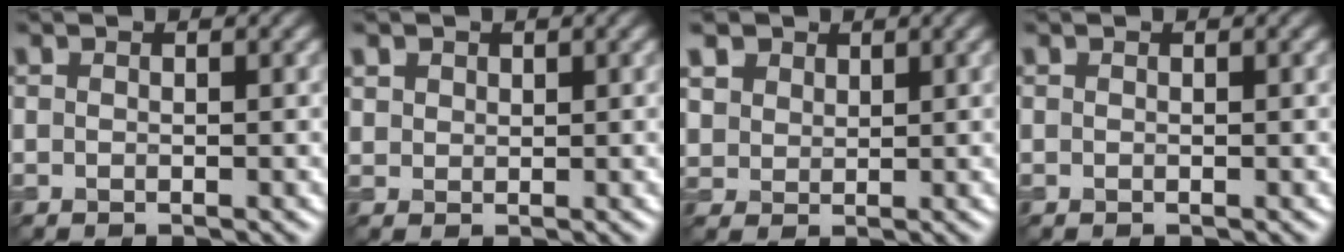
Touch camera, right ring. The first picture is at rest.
{"total": 1.5, "force": [0.9, 1.2, 0.3], "torque": [-0.009, -0.006, 0.024]}
{"total": 4.1, "force": [2.3, 3.0, 1.5], "torque": [-0.061, -0.001, 0.053]}
{"total": 0.0}